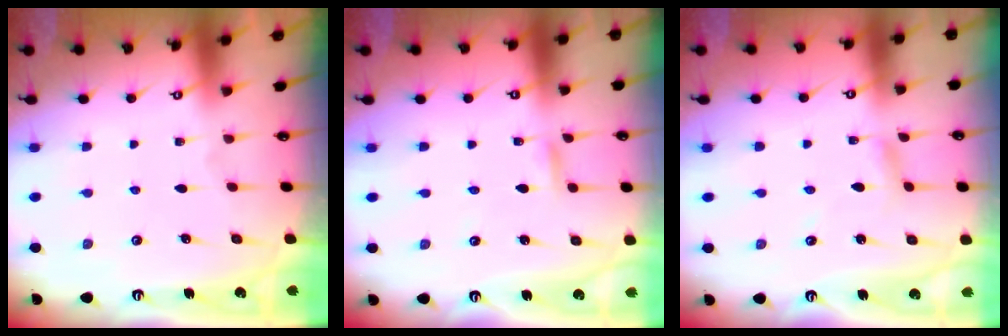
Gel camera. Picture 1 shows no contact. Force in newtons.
{"total": 2.8, "press": 2.8, "slide": 0.3}
{"total": 3.4, "press": 3.4, "slide": 0.3}